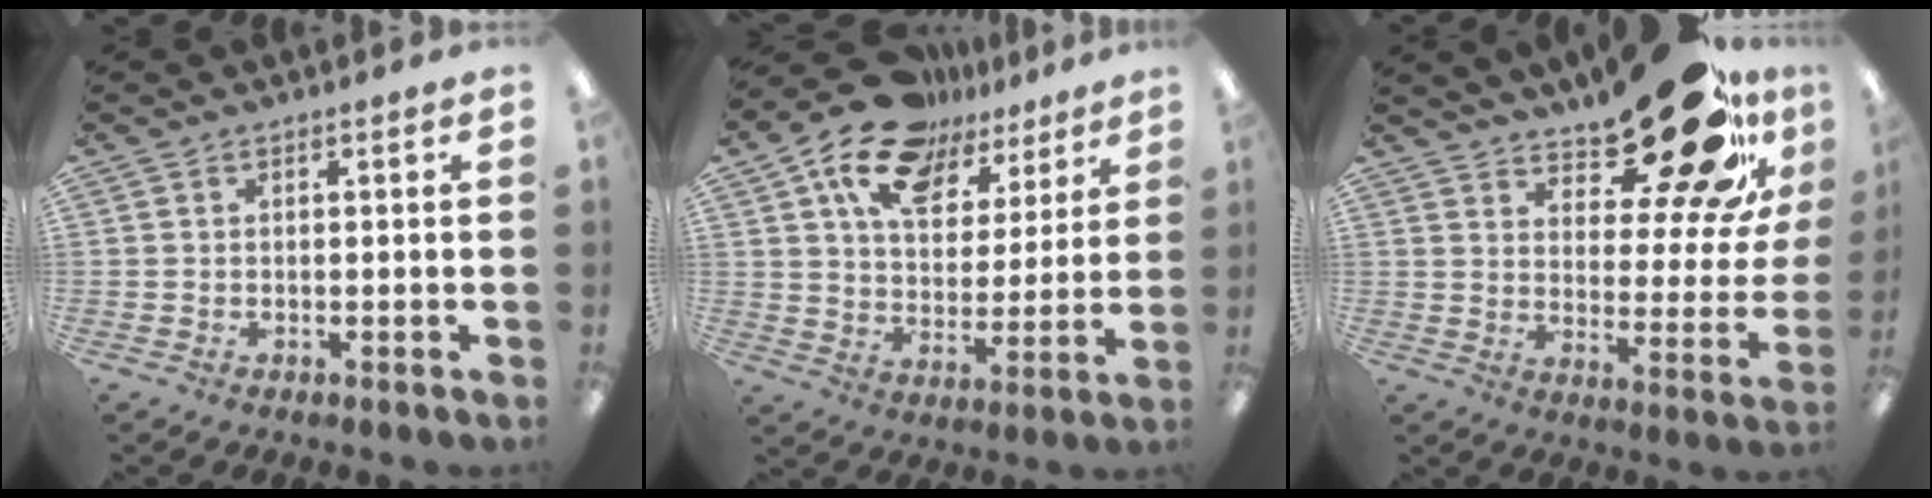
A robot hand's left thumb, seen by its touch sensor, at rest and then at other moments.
{"total": 15.2, "force": [10.7, 8.6, 6.7], "torque": [-0.127, -0.057, 0.195]}
{"total": 22.3, "force": [16.4, 8.1, 12.7], "torque": [-0.165, -0.112, 0.269]}